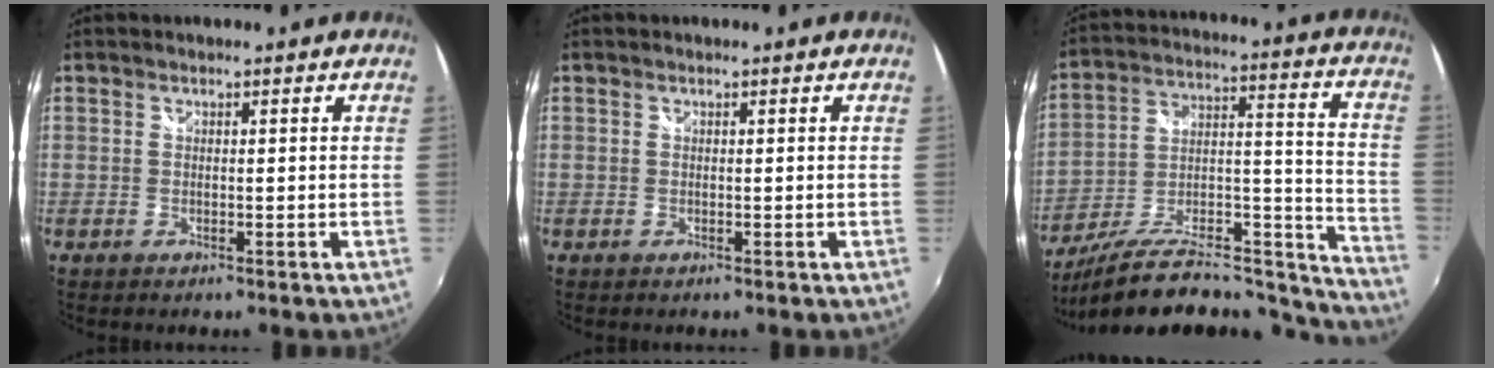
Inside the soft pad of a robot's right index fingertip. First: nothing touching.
{"total": 0.0}
{"total": 25.0, "force": [-20.6, 7.7, 11.9], "torque": [-0.170, 0.012, -0.307]}